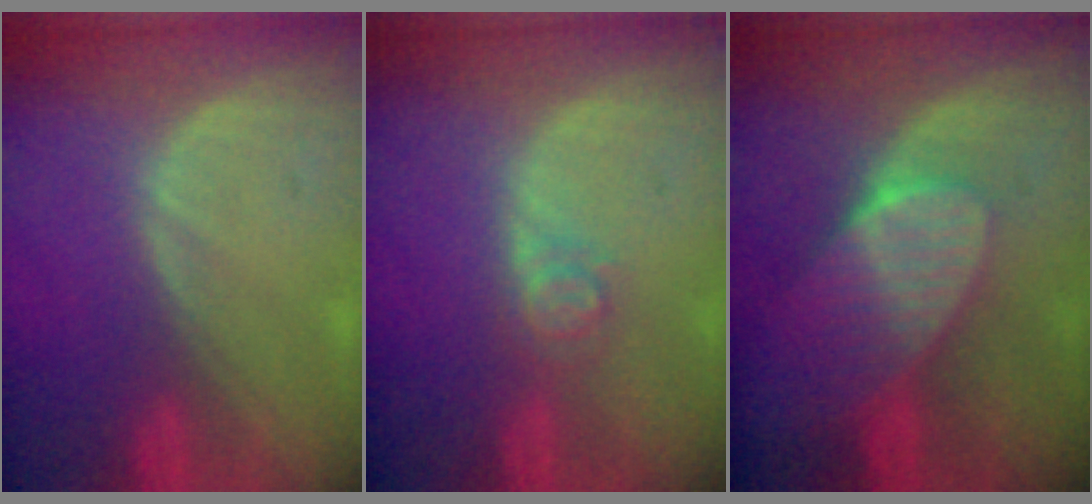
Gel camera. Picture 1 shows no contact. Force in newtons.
{"total": 2.6, "press": 2.6, "slide": 0.3}
{"total": 7.5, "press": 7.1, "slide": 2.3}